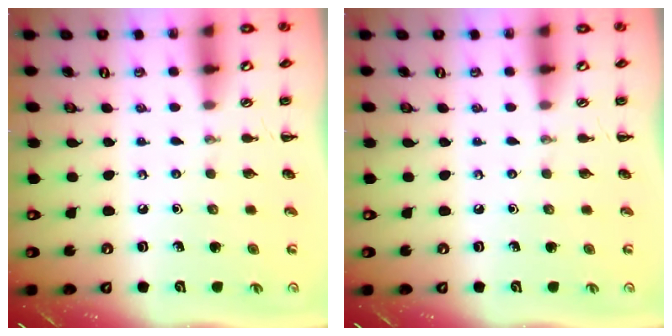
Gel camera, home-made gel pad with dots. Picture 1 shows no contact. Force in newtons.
{"total": 0.0}